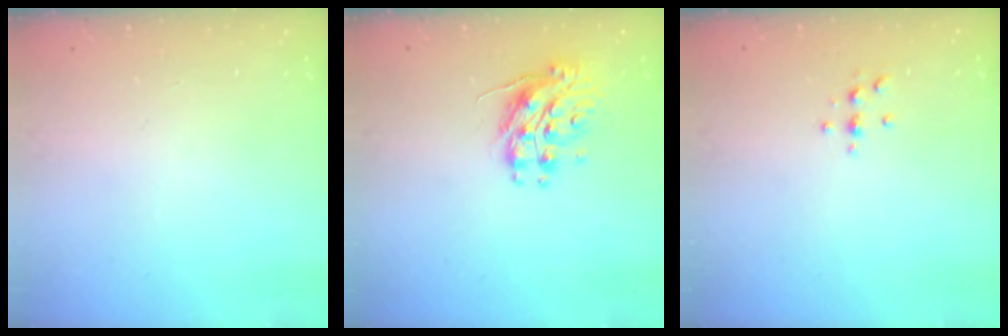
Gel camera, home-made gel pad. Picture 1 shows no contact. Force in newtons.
{"total": 10.2, "press": 10.2, "slide": 0.8}
{"total": 3.0, "press": 3.0, "slide": 0.4}